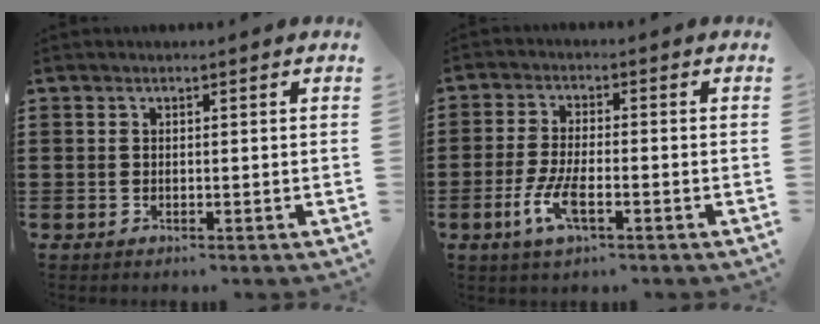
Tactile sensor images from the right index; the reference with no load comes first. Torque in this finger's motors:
{"motor_torque": [2.14, 0.00, 0.29, 0.19]}